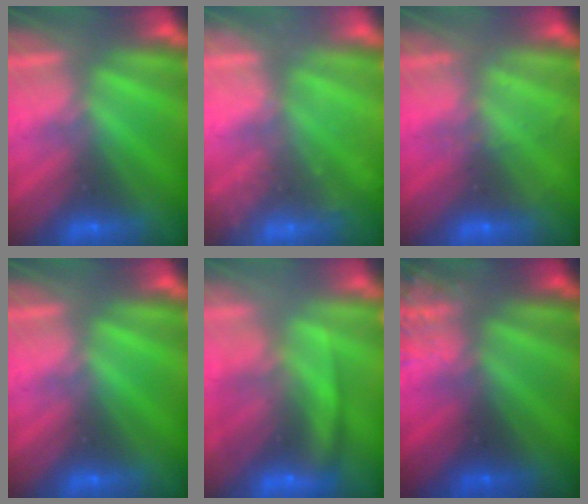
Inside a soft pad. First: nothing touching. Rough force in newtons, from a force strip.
{"total": 2.4}
{"total": 1.9}
{"total": 0.0}
{"total": 8.4}
{"total": 3.5}